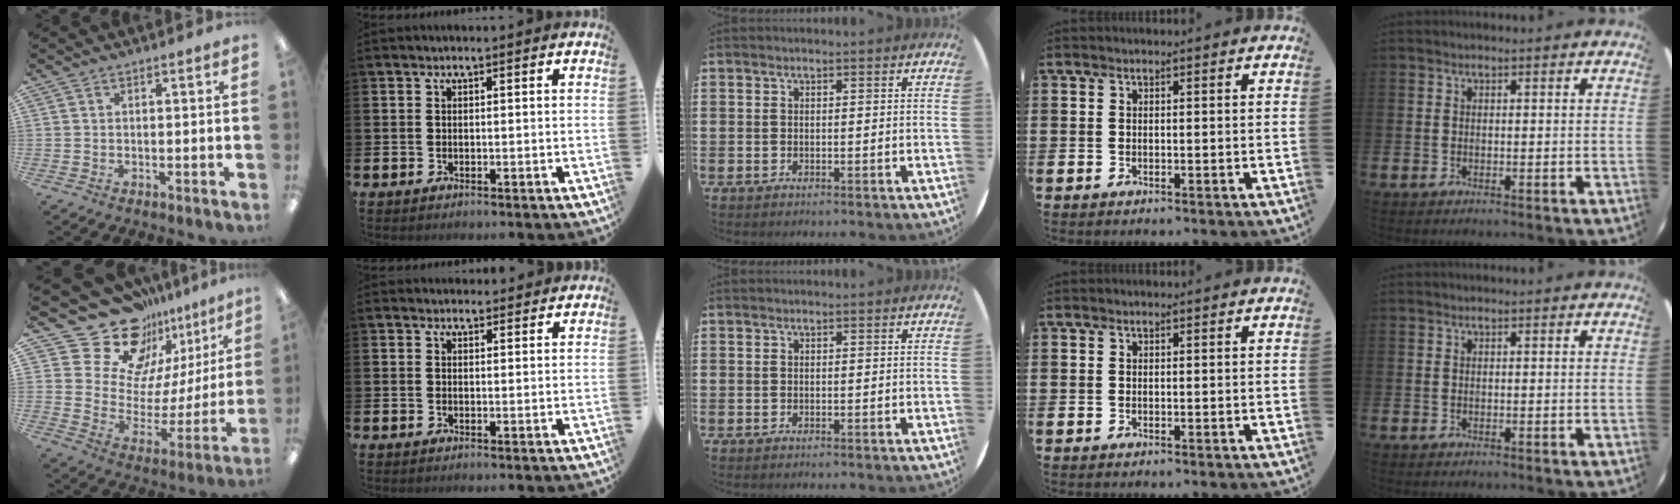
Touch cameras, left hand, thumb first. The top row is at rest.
{"thumb": {"total": 19.1, "force": [15.4, 10.1, 5.2], "torque": [-0.111, -0.126, 0.281]}, "index": {"total": 1.6, "force": [1.5, 0.6, -0.1], "torque": [0.011, -0.003, 0.026]}}